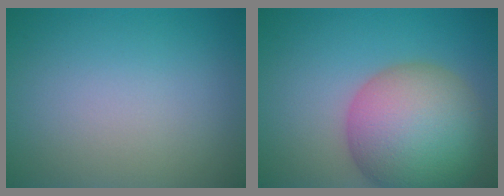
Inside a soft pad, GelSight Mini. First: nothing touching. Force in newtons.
{"total": 11.6, "press": 11.6, "slide": 0.6}